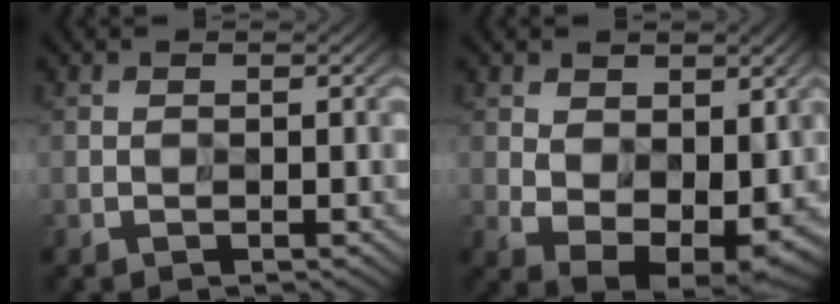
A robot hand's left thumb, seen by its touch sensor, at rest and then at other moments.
{"total": 8.5, "force": [1.2, 5.5, 6.3], "torque": [-0.122, -0.019, 0.033]}